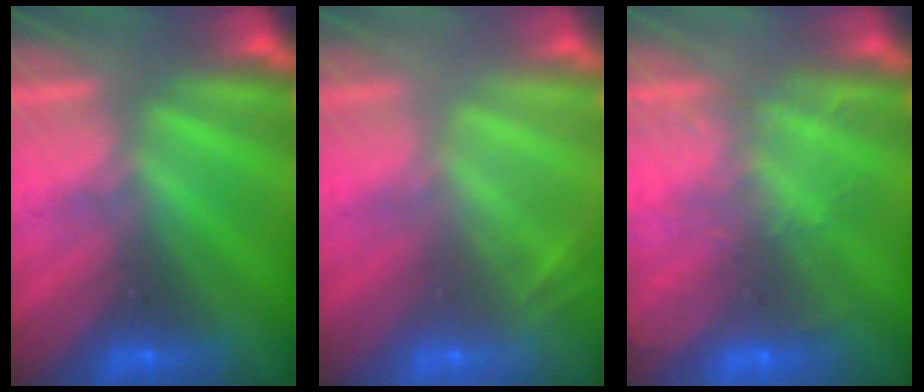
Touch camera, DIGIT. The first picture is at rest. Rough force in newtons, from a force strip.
{"total": 2.0}
{"total": 8.3}